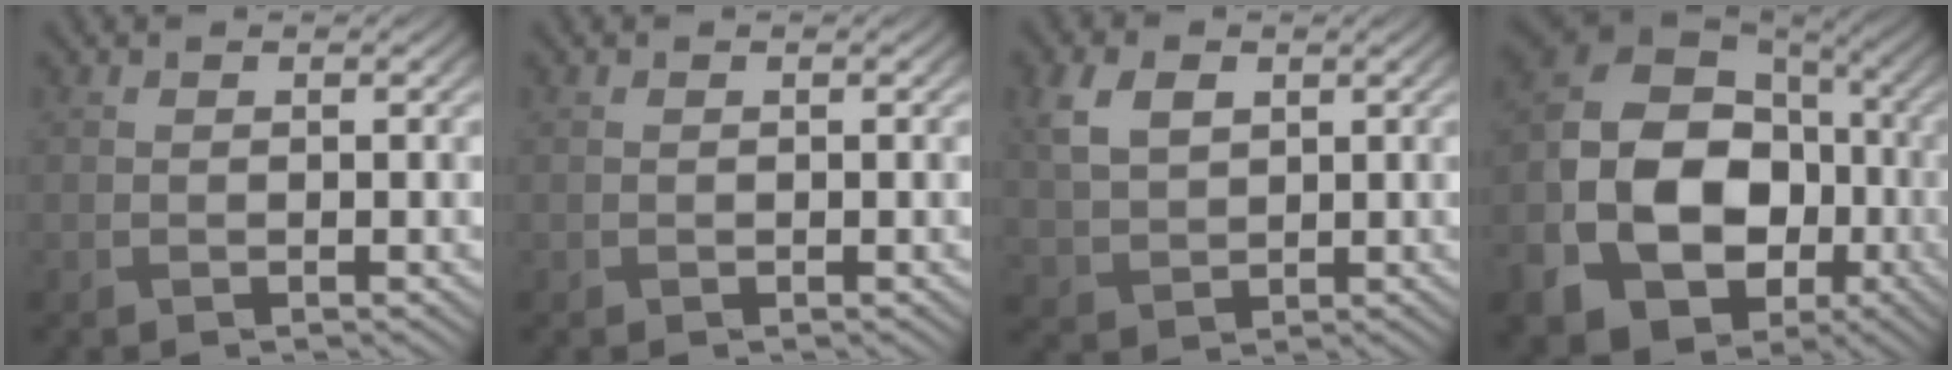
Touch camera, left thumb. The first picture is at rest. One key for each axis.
{"total": 0.0}
{"total": 5.5, "fx": 1.7, "fy": 4.0, "fz": 3.4, "tx": -0.092, "ty": 0.004, "tz": 0.036}
{"total": 20.4, "fx": -6.3, "fy": 16.1, "fz": 10.8, "tx": -0.241, "ty": -0.034, "tz": -0.121}